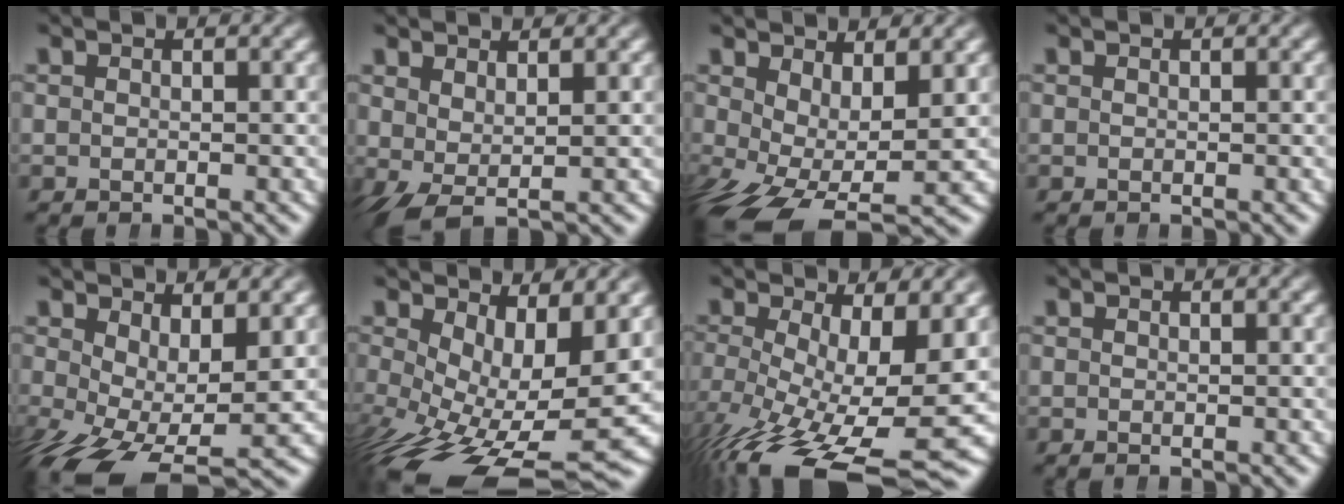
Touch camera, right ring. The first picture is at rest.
{"total": 3.0, "force": [-0.6, 1.7, 2.4], "torque": [-0.060, -0.027, 0.012]}
{"total": 7.1, "force": [-3.6, 4.3, 4.4], "torque": [-0.108, -0.058, -0.030]}
{"total": 0.0}
{"total": 6.8, "force": [-3.4, 3.5, 4.8], "torque": [-0.108, -0.057, -0.024]}
{"total": 11.1, "force": [-4.0, 5.5, 8.8], "torque": [-0.161, -0.069, -0.023]}
{"total": 10.7, "force": [-4.2, 5.0, 8.6], "torque": [-0.163, -0.070, -0.026]}
{"total": 0.0}